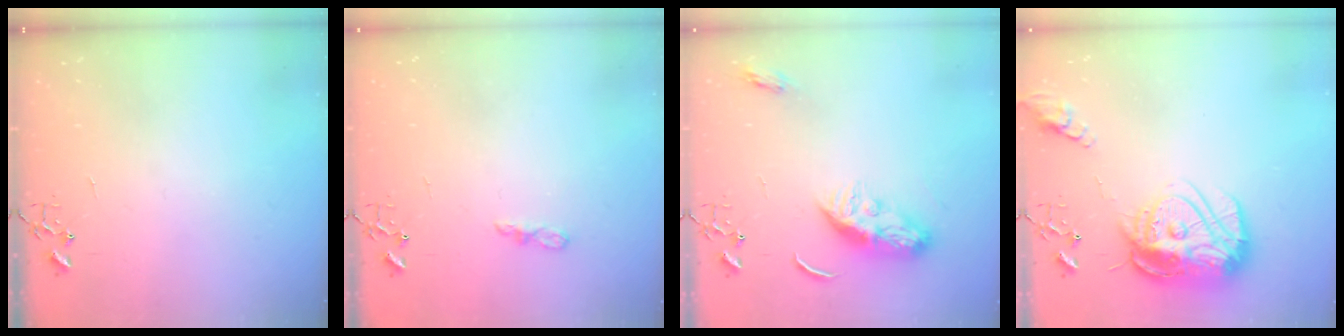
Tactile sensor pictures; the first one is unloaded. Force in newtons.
{"total": 5.0, "press": 5.0, "slide": 0.5}
{"total": 11.2, "press": 11.2, "slide": 0.5}
{"total": 18.8, "press": 18.8, "slide": 1.8}